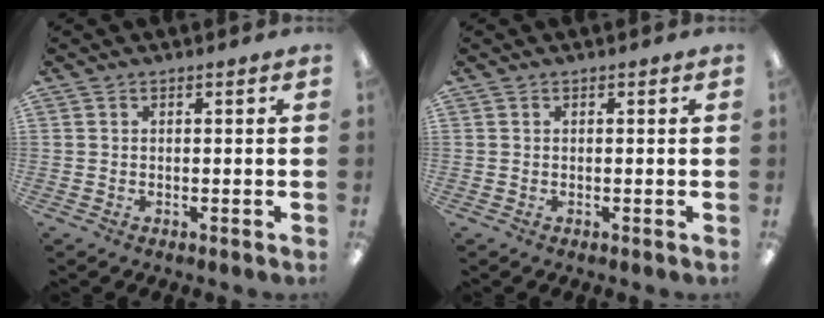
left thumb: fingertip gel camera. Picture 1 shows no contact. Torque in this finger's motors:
{"motor_torque": [0.00, 0.00, 0.00, 0.00, 0.00]}